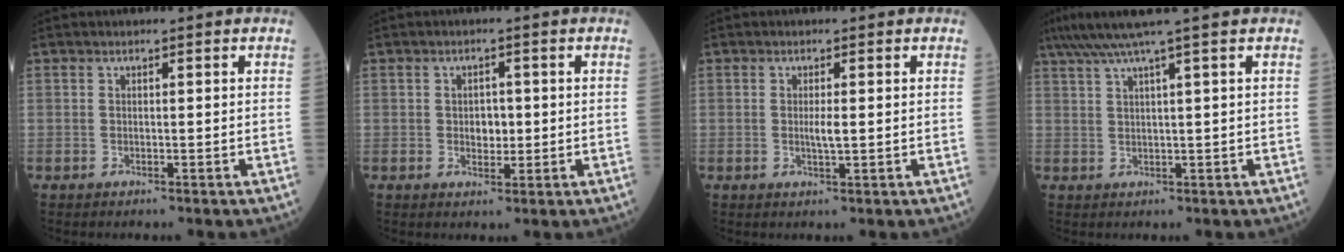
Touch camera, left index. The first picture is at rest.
{"total": 2.7, "force": [0.1, 1.9, 2.0], "torque": [-0.029, 0.002, 0.004]}
{"total": 1.9, "force": [0.1, 0.2, 1.9], "torque": [-0.040, -0.002, 0.002]}
{"total": 6.5, "force": [4.8, -1.9, 3.9], "torque": [-0.065, 0.025, 0.086]}